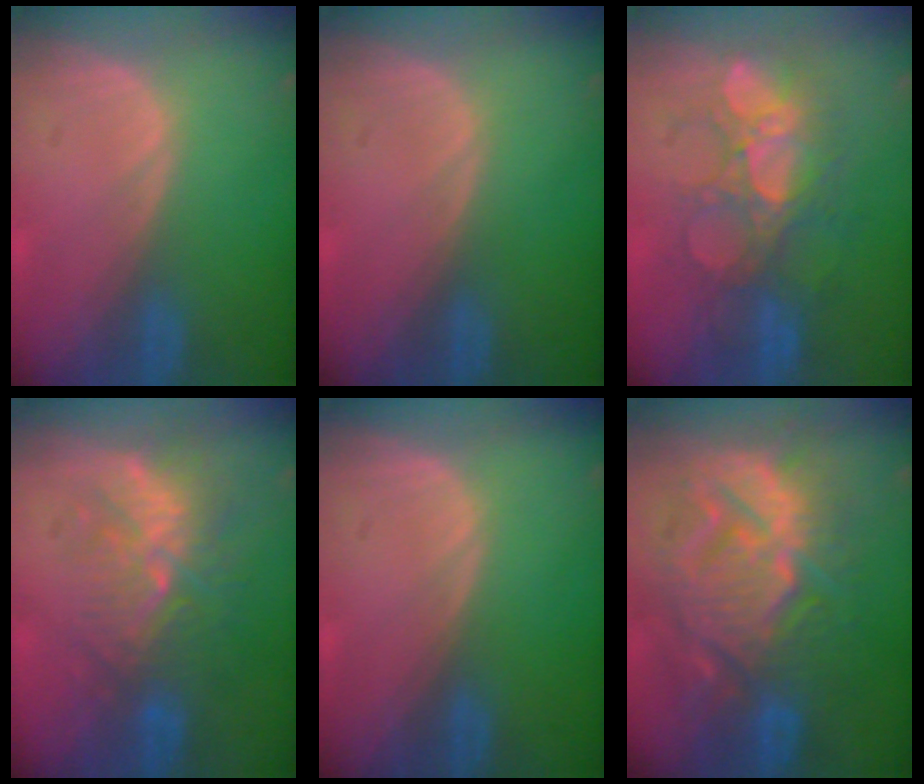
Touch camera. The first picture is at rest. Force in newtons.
{"total": 0.0}
{"total": 8.9, "press": 8.8, "slide": 1.4}
{"total": 9.4, "press": 8.7, "slide": 3.5}
{"total": 0.0}
{"total": 14.0, "press": 13.9, "slide": 1.4}